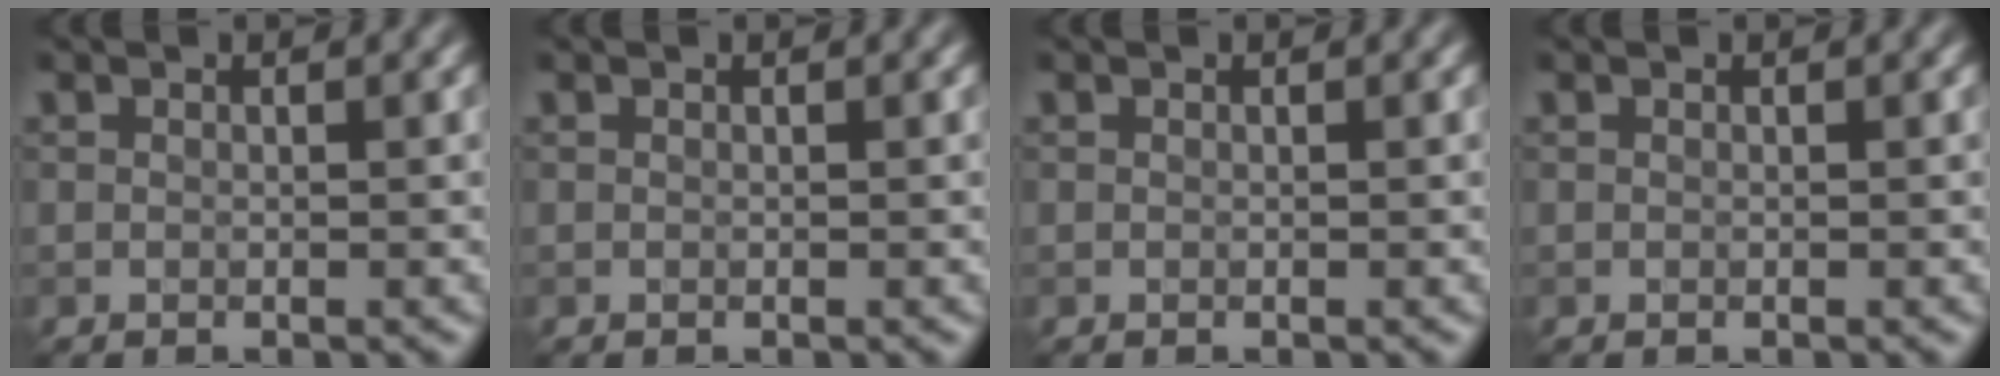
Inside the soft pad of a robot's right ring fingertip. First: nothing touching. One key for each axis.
{"total": 0.0}
{"total": 0.0}
{"total": 0.0}